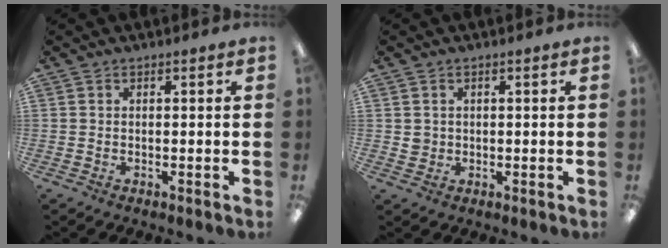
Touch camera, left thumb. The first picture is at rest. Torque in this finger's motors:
{"motor_torque": [-0.28, 0.26, 0.02, -0.02, 0.00]}